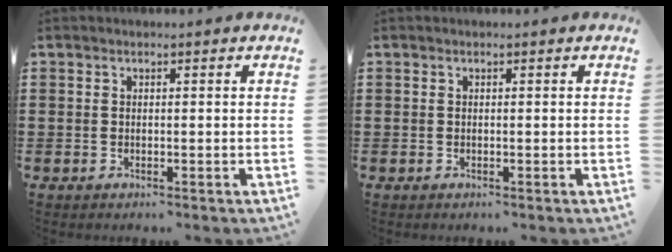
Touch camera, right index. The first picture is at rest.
{"total": 0.0}